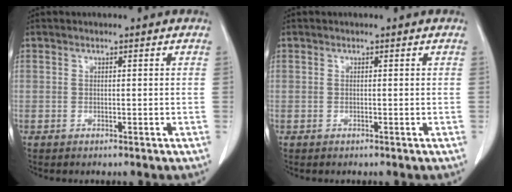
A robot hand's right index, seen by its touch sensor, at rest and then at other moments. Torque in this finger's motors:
{"motor_torque": [0.22, 0.17, 0.08, 0.01]}